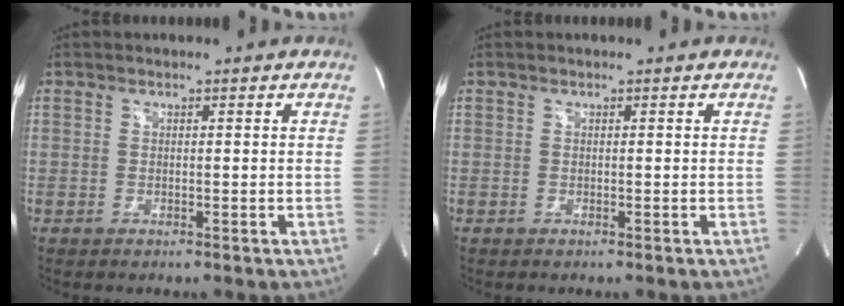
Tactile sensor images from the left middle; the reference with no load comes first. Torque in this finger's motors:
{"motor_torque": [0.00, 0.00, 0.00, 0.00]}